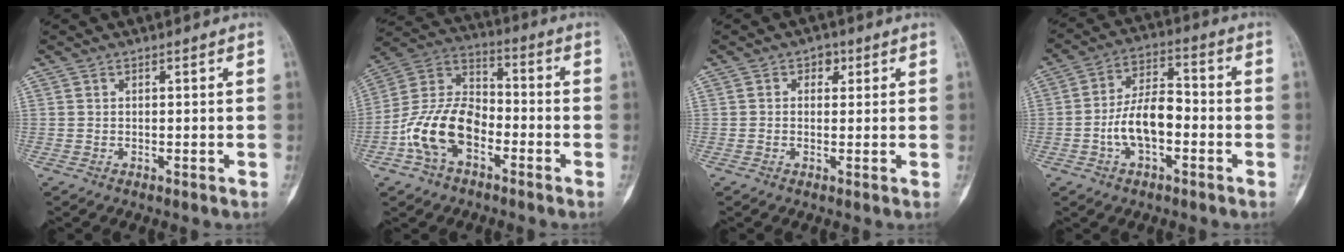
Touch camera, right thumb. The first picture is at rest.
{"total": 14.2, "force": [-5.3, 8.7, 9.8], "torque": [-0.183, 0.050, -0.105]}
{"total": 2.1, "force": [0.8, 1.6, 1.1], "torque": [0.000, 0.002, 0.005]}
{"total": 10.0, "force": [-2.6, 5.2, 8.2], "torque": [-0.144, 0.037, -0.053]}